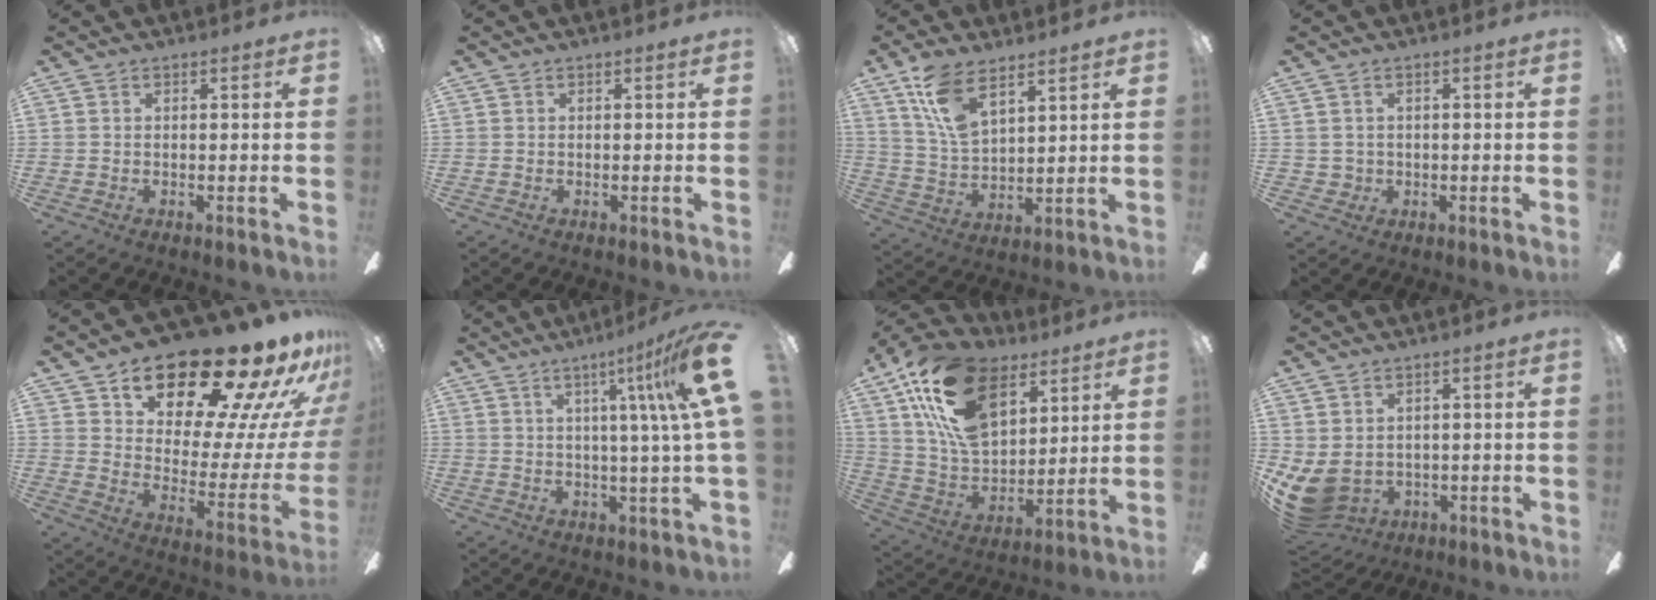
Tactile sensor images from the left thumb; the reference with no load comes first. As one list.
[{"total": 0.0}, {"total": 11.8, "force": [7.9, 5.0, 7.2], "torque": [-0.148, -0.023, 0.149]}, {"total": 1.8, "force": [0.1, 1.8, 0.3], "torque": [-0.010, 0.001, 0.000]}, {"total": 23.4, "force": [18.9, 7.5, 11.6], "torque": [-0.176, -0.138, 0.314]}, {"total": 11.6, "force": [4.2, -0.7, 10.8], "torque": [-0.158, -0.027, 0.051]}, {"total": 22.2, "force": [12.1, 12.6, 13.7], "torque": [-0.289, -0.049, 0.221]}, {"total": 6.9, "force": [-0.7, 5.3, 4.3], "torque": [-0.119, -0.011, -0.009]}]